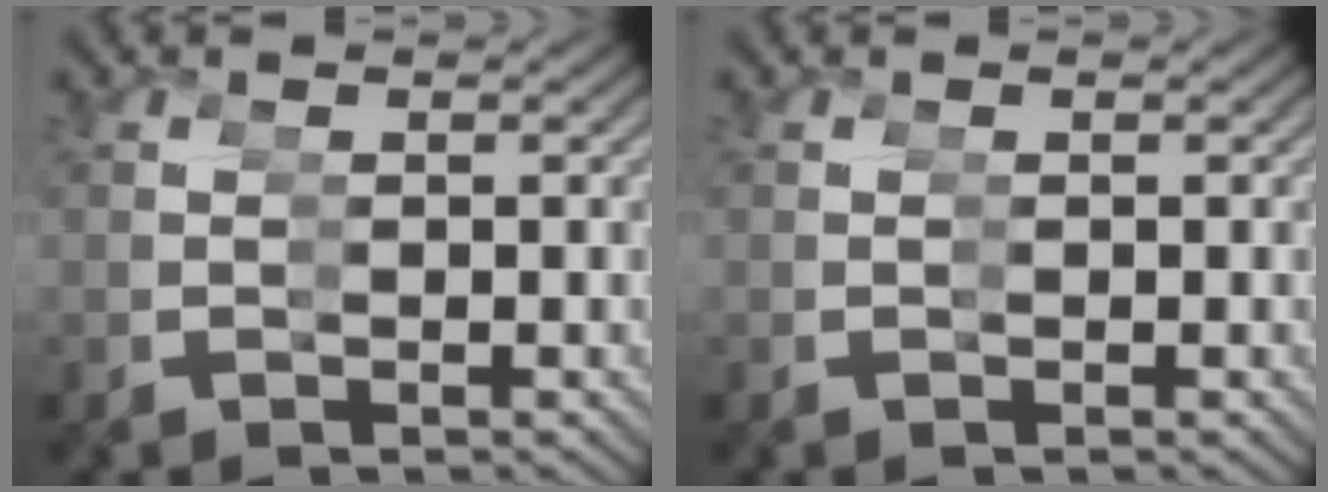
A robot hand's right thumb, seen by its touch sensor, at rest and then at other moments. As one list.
[{"total": 0.0}]